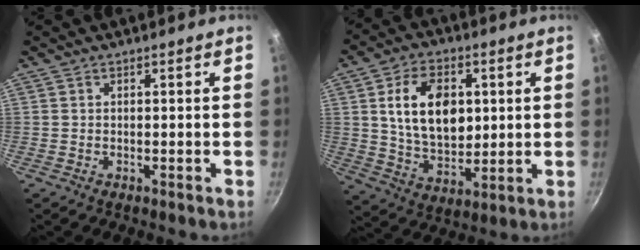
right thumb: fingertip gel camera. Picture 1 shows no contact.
{"total": 15.0, "force": [3.1, 10.0, 10.8], "torque": [-0.155, -0.012, 0.058]}